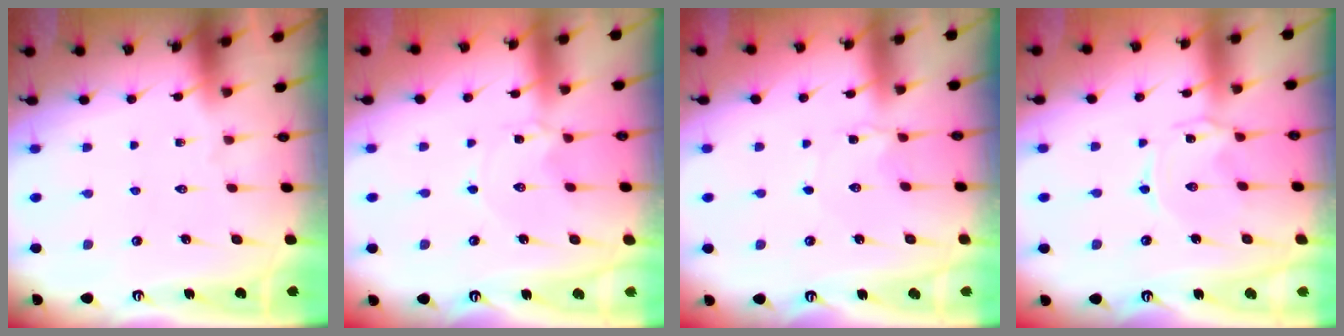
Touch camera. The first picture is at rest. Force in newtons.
{"total": 1.8, "press": 1.8, "slide": 0.3}
{"total": 2.5, "press": 2.5, "slide": 0.3}
{"total": 1.5, "press": 1.5, "slide": 0.3}